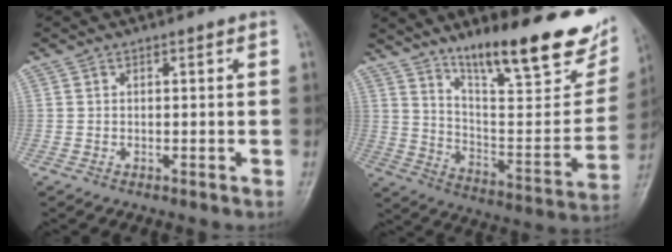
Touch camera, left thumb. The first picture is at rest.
{"total": 26.4, "force": [17.1, 7.1, 18.9], "torque": [-0.236, -0.071, 0.270]}